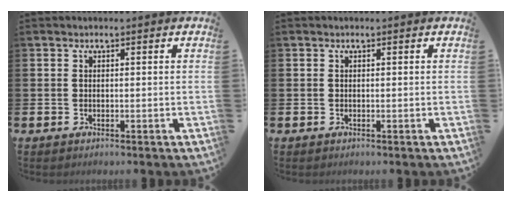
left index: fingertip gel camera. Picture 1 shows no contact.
{"total": 0.0}